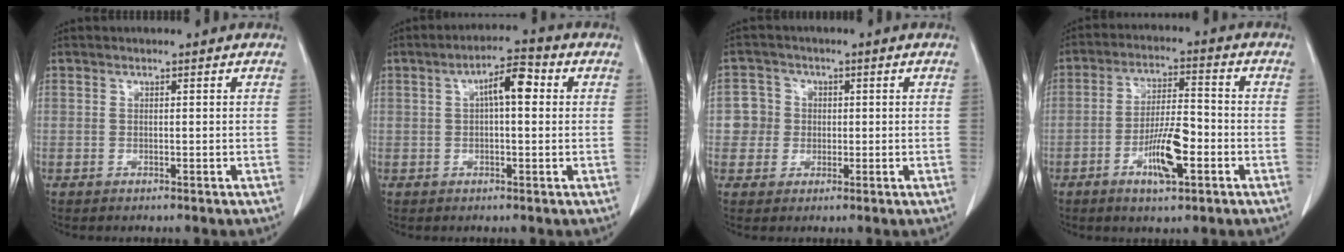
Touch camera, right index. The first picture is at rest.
{"total": 5.8, "force": [1.2, 1.7, 5.4], "torque": [-0.091, 0.023, 0.017]}
{"total": 4.1, "force": [0.1, 4.0, 0.3], "torque": [0.004, 0.014, 0.001]}
{"total": 8.7, "force": [-3.3, 2.1, 7.8], "torque": [-0.147, 0.002, -0.057]}